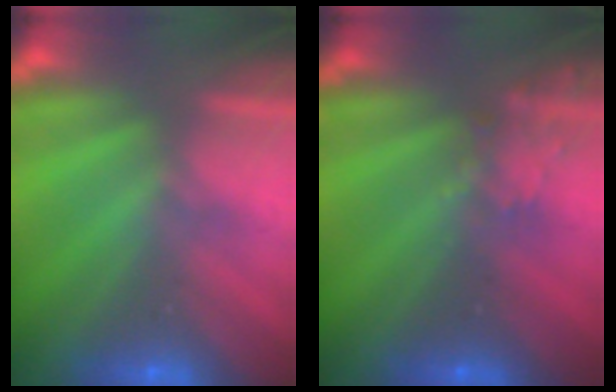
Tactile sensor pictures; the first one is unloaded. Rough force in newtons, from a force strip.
{"total": 2.4}